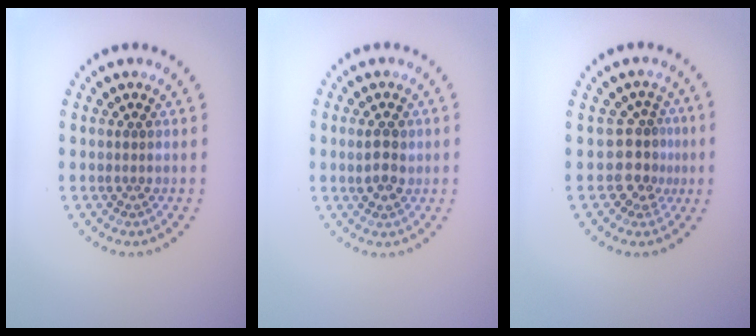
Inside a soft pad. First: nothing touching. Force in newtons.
{"total": 2.4, "press": 2.4, "slide": 0.4}
{"total": 2.7, "press": 2.0, "slide": 1.7}